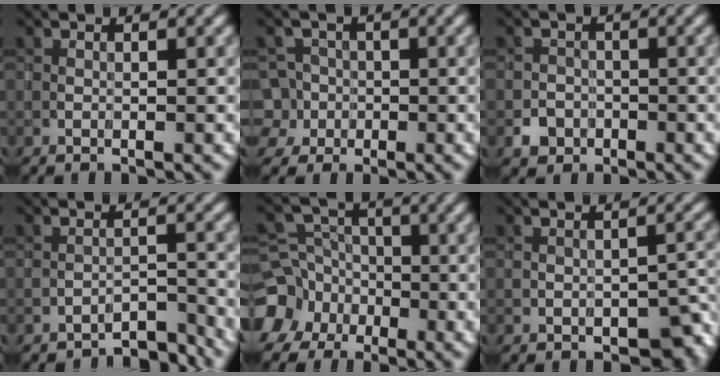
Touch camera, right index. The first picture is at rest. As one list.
[{"total": 5.8, "force": [-2.2, 5.3, 1.2], "torque": [-0.019, 0.009, -0.059]}, {"total": 2.3, "force": [-1.5, 1.8, 0.2], "torque": [0.007, 0.004, -0.023]}, {"total": 3.9, "force": [-3.8, 0.2, 0.2], "torque": [0.006, 0.010, -0.054]}, {"total": 9.6, "force": [-4.6, 8.2, 1.8], "torque": [-0.045, -0.025, -0.093]}, {"total": 3.5, "force": [-1.7, 2.2, 2.2], "torque": [-0.018, -0.003, -0.017]}]